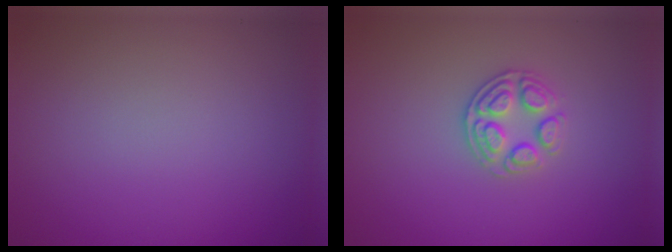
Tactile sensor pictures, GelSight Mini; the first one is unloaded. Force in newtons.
{"total": 2.6, "press": 2.5, "slide": 0.9}